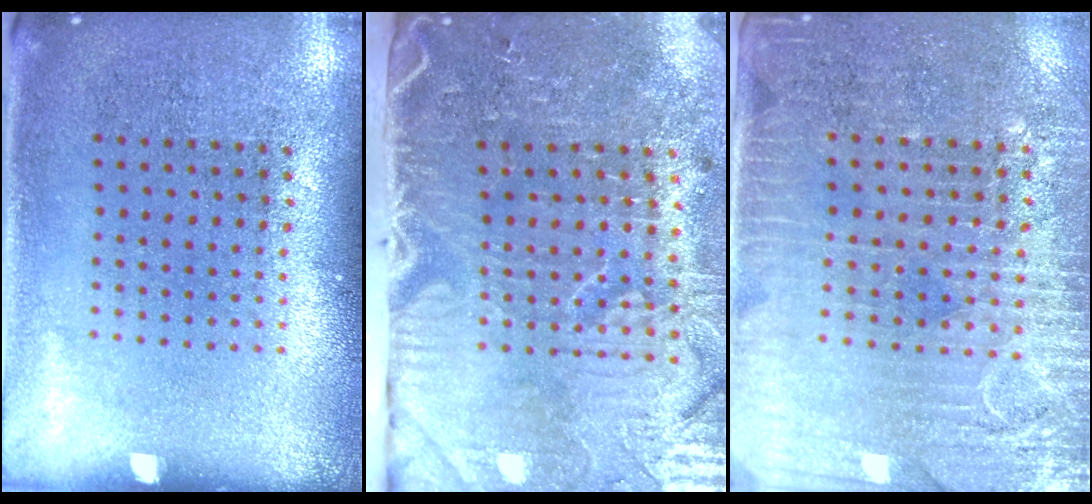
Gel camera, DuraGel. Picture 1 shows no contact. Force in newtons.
{"total": 5.3, "press": 4.3, "slide": 3.0}
{"total": 3.6, "press": 3.2, "slide": 1.7}